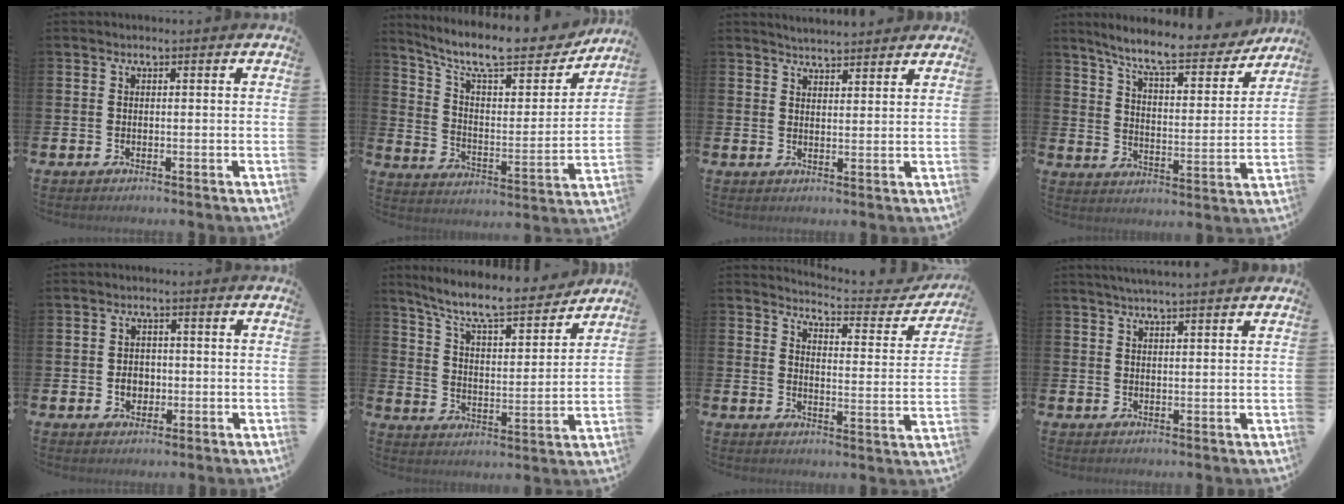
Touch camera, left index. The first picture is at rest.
{"total": 11.2, "force": [9.6, 3.0, 4.8], "torque": [-0.115, -0.072, 0.163]}
{"total": 3.5, "force": [3.5, 0.2, -0.1], "torque": [-0.005, -0.017, 0.064]}
{"total": 9.0, "force": [8.0, 1.4, 3.9], "torque": [-0.095, -0.052, 0.133]}
{"total": 2.7, "force": [-0.4, 2.2, 1.4], "torque": [-0.011, -0.003, -0.016]}
{"total": 8.8, "force": [7.9, 1.4, 3.6], "torque": [-0.101, -0.057, 0.134]}
{"total": 4.3, "force": [4.2, 0.5, 0.8], "torque": [-0.021, -0.043, 0.064]}
{"total": 2.7, "force": [2.6, -0.4, 0.6], "torque": [-0.015, -0.006, 0.048]}